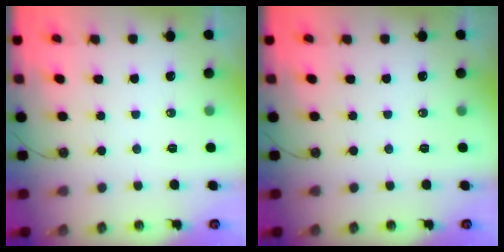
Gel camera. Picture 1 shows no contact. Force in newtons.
{"total": 0.0}